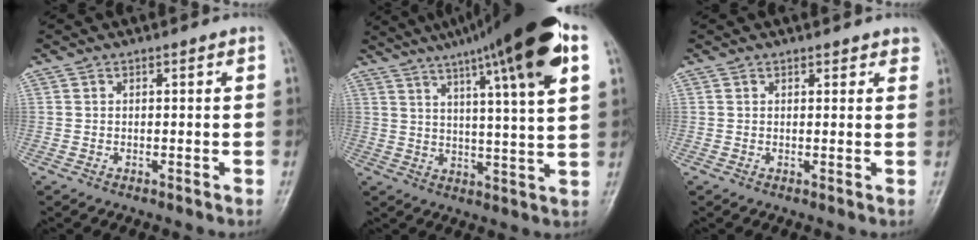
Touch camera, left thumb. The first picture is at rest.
{"total": 21.2, "force": [11.8, 2.4, 17.5], "torque": [-0.261, -0.011, 0.168]}
{"total": 1.9, "force": [1.5, 0.9, 0.6], "torque": [0.013, -0.005, 0.012]}